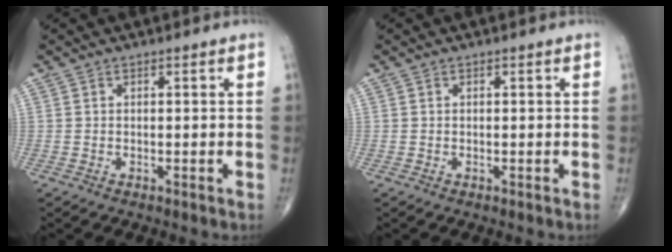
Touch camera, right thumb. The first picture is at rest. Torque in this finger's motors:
{"motor_torque": [-0.11, 0.03, 0.06, 0.00, 0.01]}